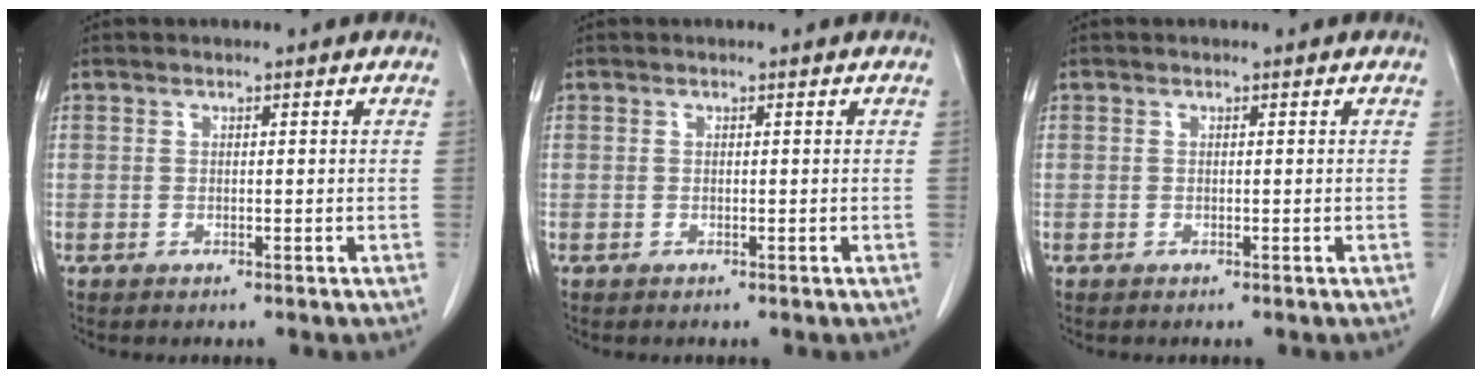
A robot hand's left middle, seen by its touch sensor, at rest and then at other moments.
{"total": 0.0}
{"total": 0.0}